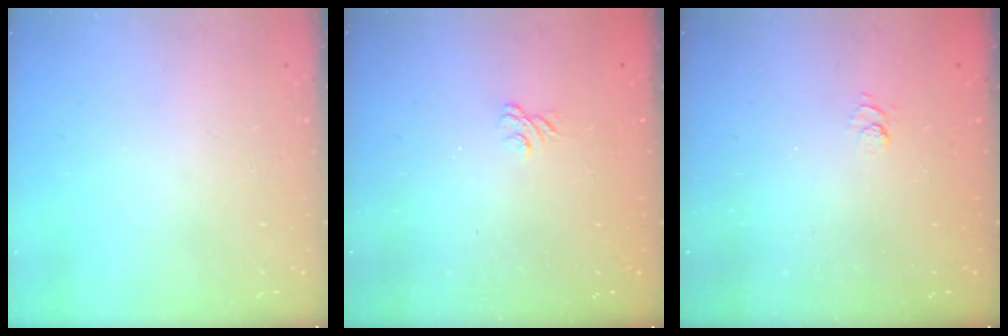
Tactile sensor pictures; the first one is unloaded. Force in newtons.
{"total": 1.9, "press": 1.5, "slide": 1.1}
{"total": 2.5, "press": 2.0, "slide": 1.4}